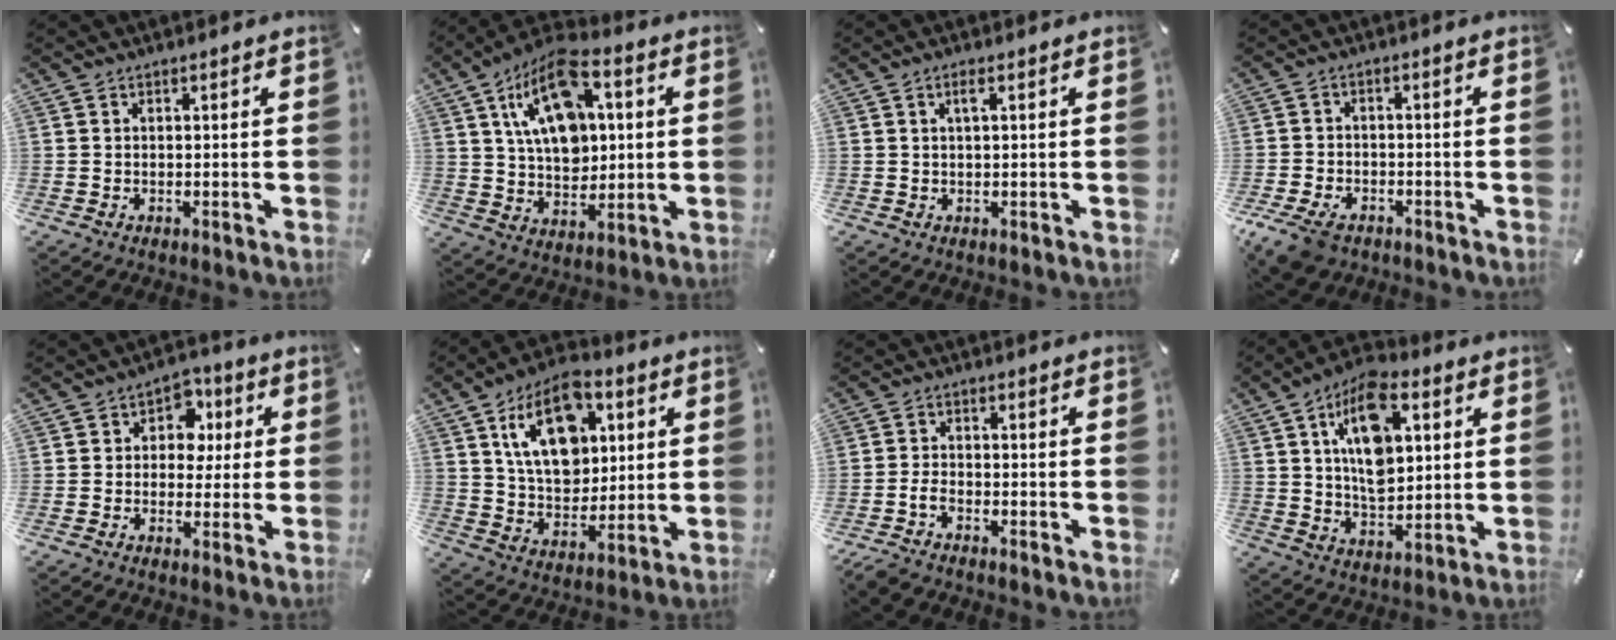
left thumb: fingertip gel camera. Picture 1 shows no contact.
{"total": 16.3, "force": [5.6, 10.5, 11.1], "torque": [-0.212, -0.014, 0.098]}
{"total": 2.0, "force": [0.8, 0.5, 1.8], "torque": [-0.038, 0.005, 0.011]}
{"total": 6.6, "force": [-4.1, 4.0, 3.3], "torque": [-0.081, 0.012, -0.078]}
{"total": 7.7, "force": [0.7, 6.7, 3.9], "torque": [-0.042, 0.004, 0.005]}
{"total": 16.5, "force": [6.4, 11.1, 10.4], "torque": [-0.177, -0.010, 0.113]}
{"total": 3.0, "force": [-2.3, 1.1, 1.6], "torque": [-0.049, 0.004, -0.048]}
{"total": 16.1, "force": [5.4, 9.7, 11.6], "torque": [-0.203, -0.002, 0.095]}